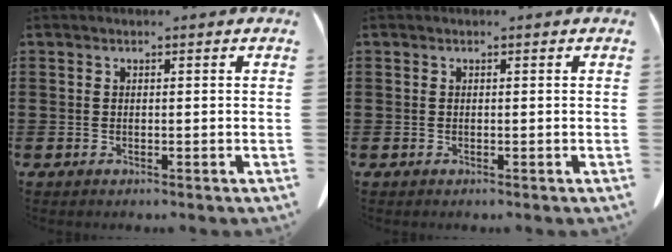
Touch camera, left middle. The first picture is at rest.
{"total": 0.0}